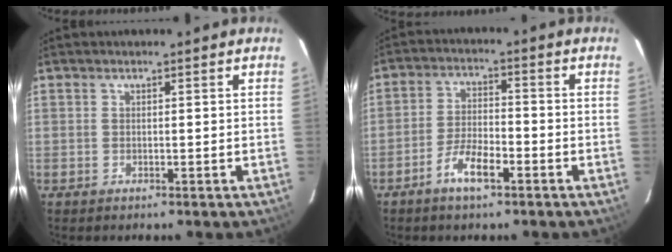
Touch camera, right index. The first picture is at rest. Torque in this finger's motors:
{"motor_torque": [0.16, -0.20, 0.12, 0.03]}